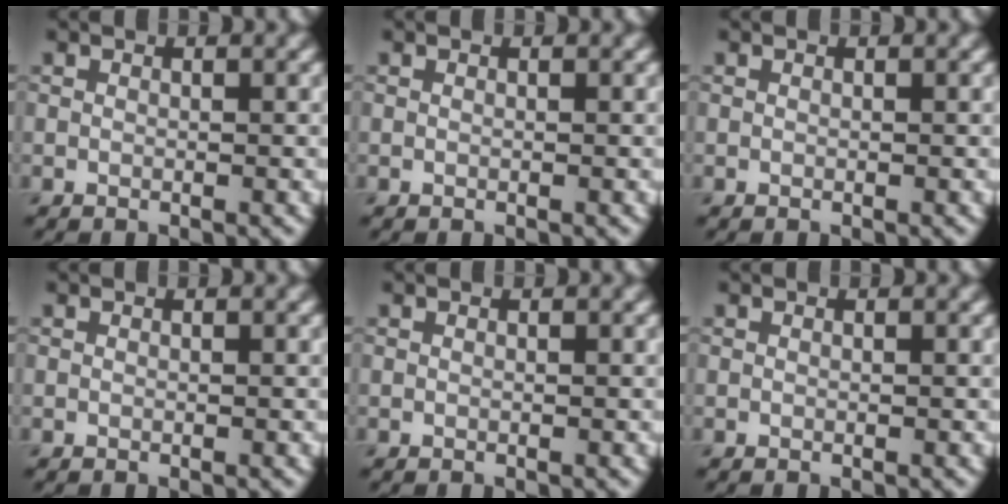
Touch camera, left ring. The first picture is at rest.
{"total": 0.0}
{"total": 0.0}
{"total": 0.0}
{"total": 0.0}
{"total": 0.0}